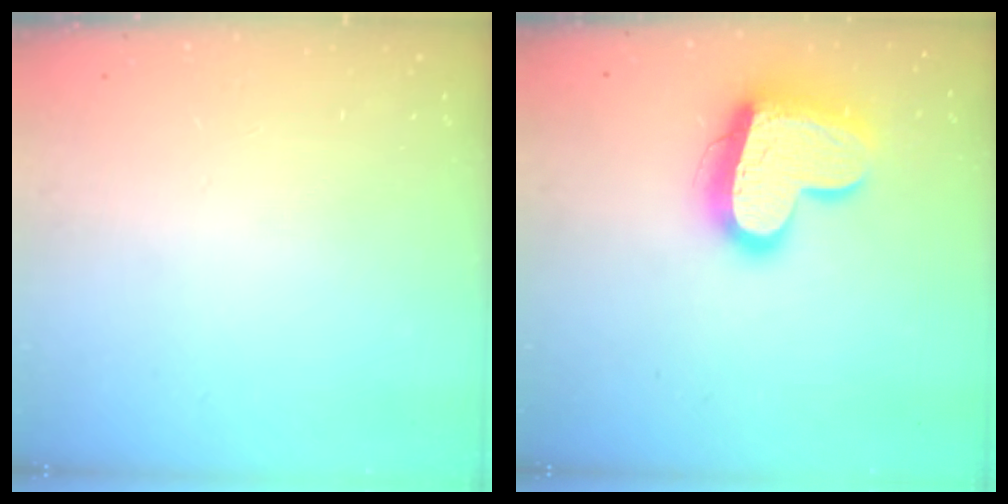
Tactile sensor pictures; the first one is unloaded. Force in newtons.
{"total": 18.7, "press": 18.6, "slide": 1.6}